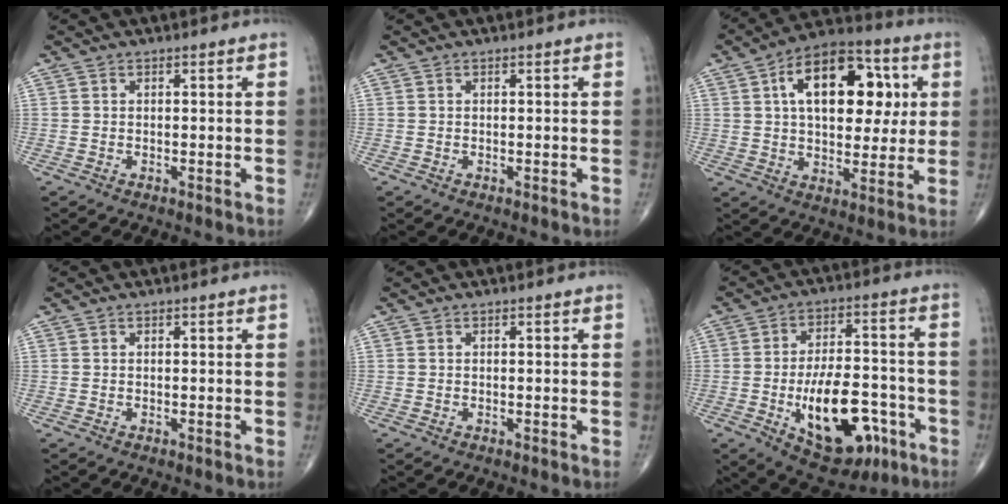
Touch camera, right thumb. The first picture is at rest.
{"total": 0.0}
{"total": 19.8, "force": [5.1, 11.3, 15.4], "torque": [-0.197, 0.011, 0.074]}
{"total": 0.0}
{"total": 0.0}
{"total": 18.6, "force": [-6.6, 9.5, 14.6], "torque": [-0.198, 0.033, -0.087]}